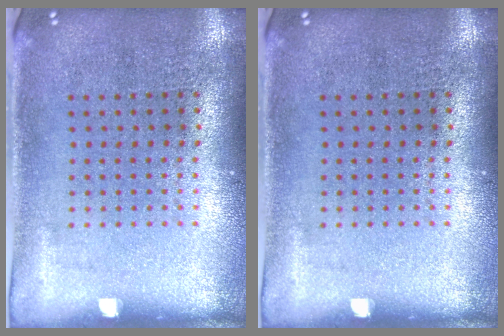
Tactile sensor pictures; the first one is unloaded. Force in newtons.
{"total": 0.0}